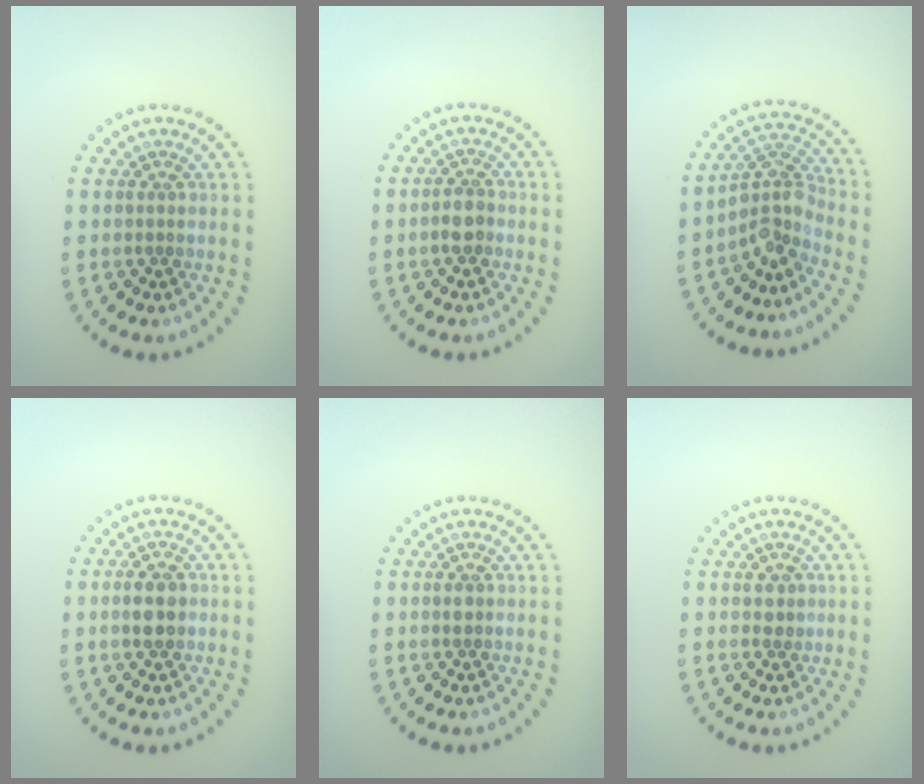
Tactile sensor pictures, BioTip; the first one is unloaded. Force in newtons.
{"total": 1.9, "press": 1.7, "slide": 0.7}
{"total": 3.7, "press": 2.6, "slide": 2.6}
{"total": 2.5, "press": 2.5, "slide": 0.1}
{"total": 0.9, "press": 0.9, "slide": 0.1}
{"total": 1.2, "press": 1.1, "slide": 0.5}